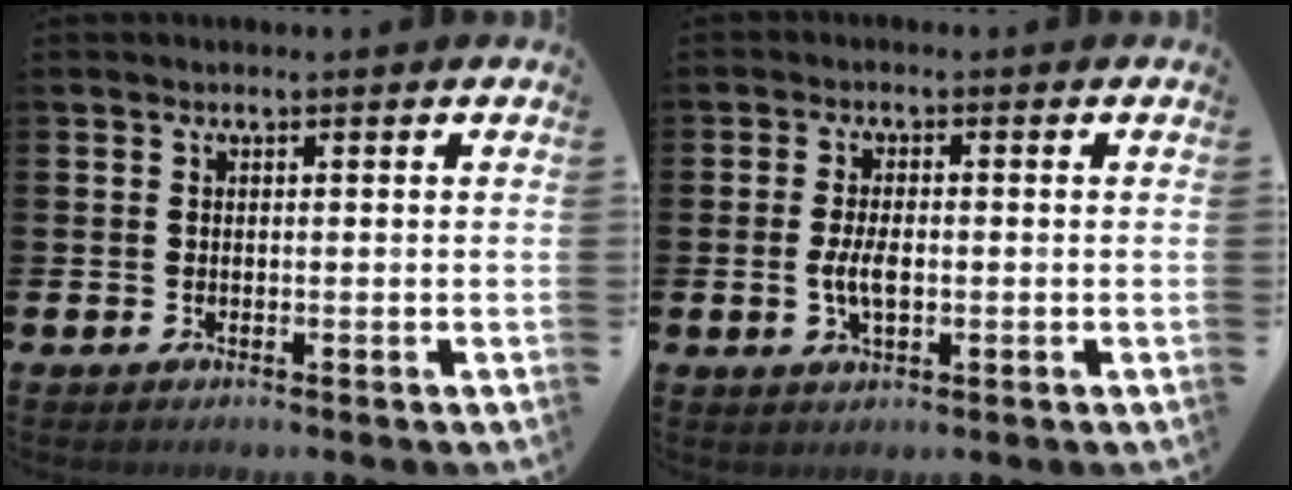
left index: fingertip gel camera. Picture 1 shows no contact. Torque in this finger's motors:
{"motor_torque": [0.79, 0.42, 0.12, 0.13]}